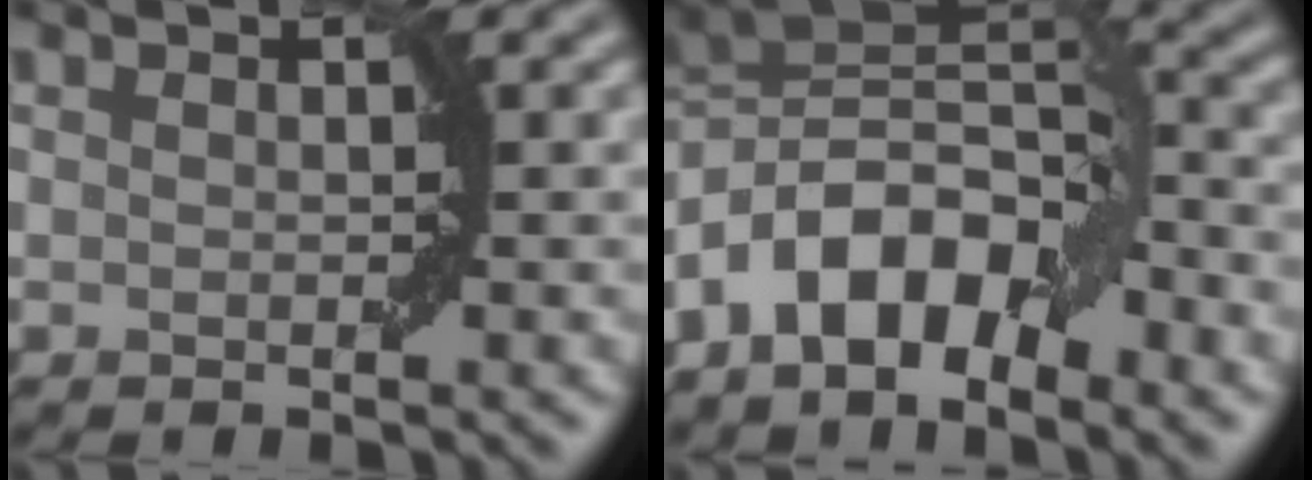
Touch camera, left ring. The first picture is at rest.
{"total": 9.5, "force": [-4.4, 4.8, 7.0], "torque": [-0.111, 0.018, -0.091]}